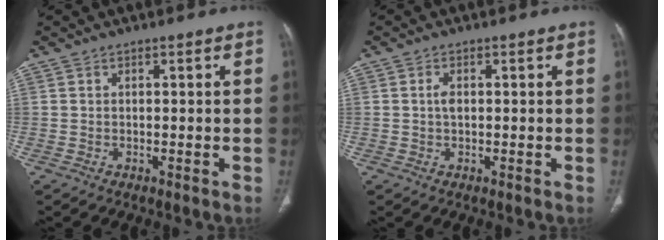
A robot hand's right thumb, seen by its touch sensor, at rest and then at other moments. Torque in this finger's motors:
{"motor_torque": [0.73, 0.67, 0.32, 0.44, -0.03]}